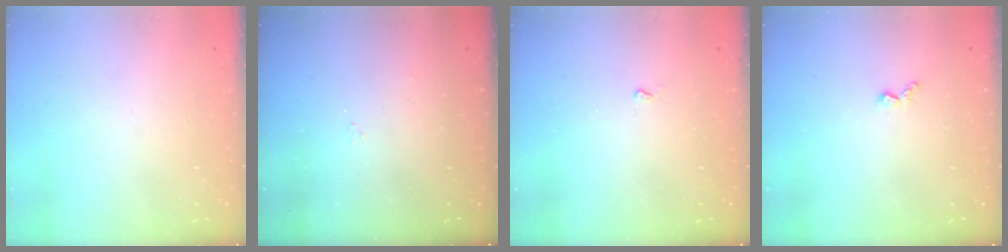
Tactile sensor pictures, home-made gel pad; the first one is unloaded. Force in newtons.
{"total": 2.9, "press": 2.8, "slide": 0.4}
{"total": 2.4, "press": 2.3, "slide": 0.5}
{"total": 3.9, "press": 3.8, "slide": 0.7}